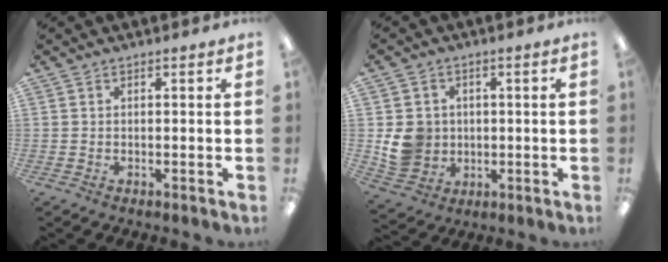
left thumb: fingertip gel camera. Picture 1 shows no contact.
{"total": 8.4, "force": [0.0, 7.9, 2.7], "torque": [-0.062, 0.006, 0.007]}